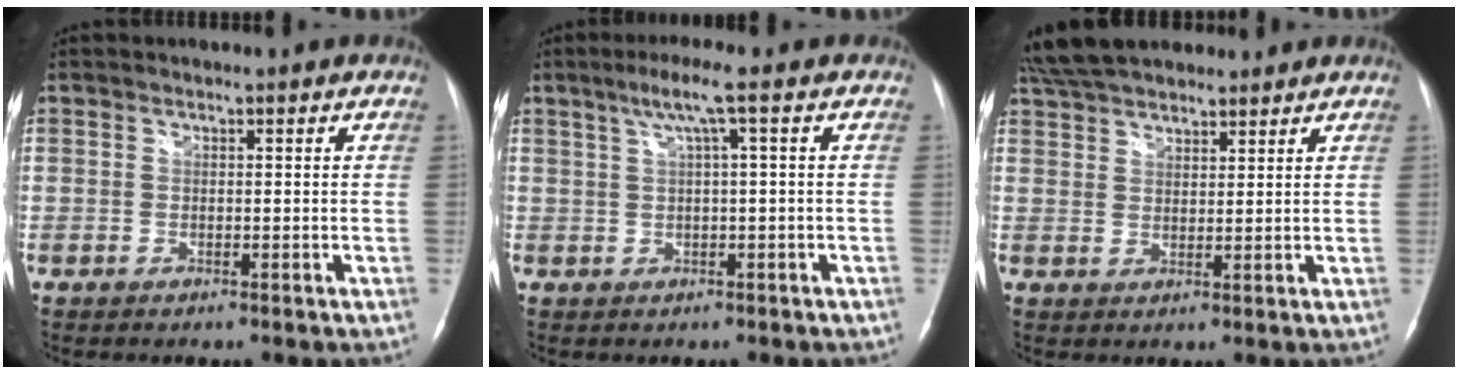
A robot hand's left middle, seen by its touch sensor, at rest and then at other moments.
{"total": 4.3, "force": [1.7, -0.7, 3.9], "torque": [-0.077, 0.014, 0.033]}
{"total": 12.4, "force": [10.6, 4.2, 4.8], "torque": [-0.090, 0.045, 0.184]}